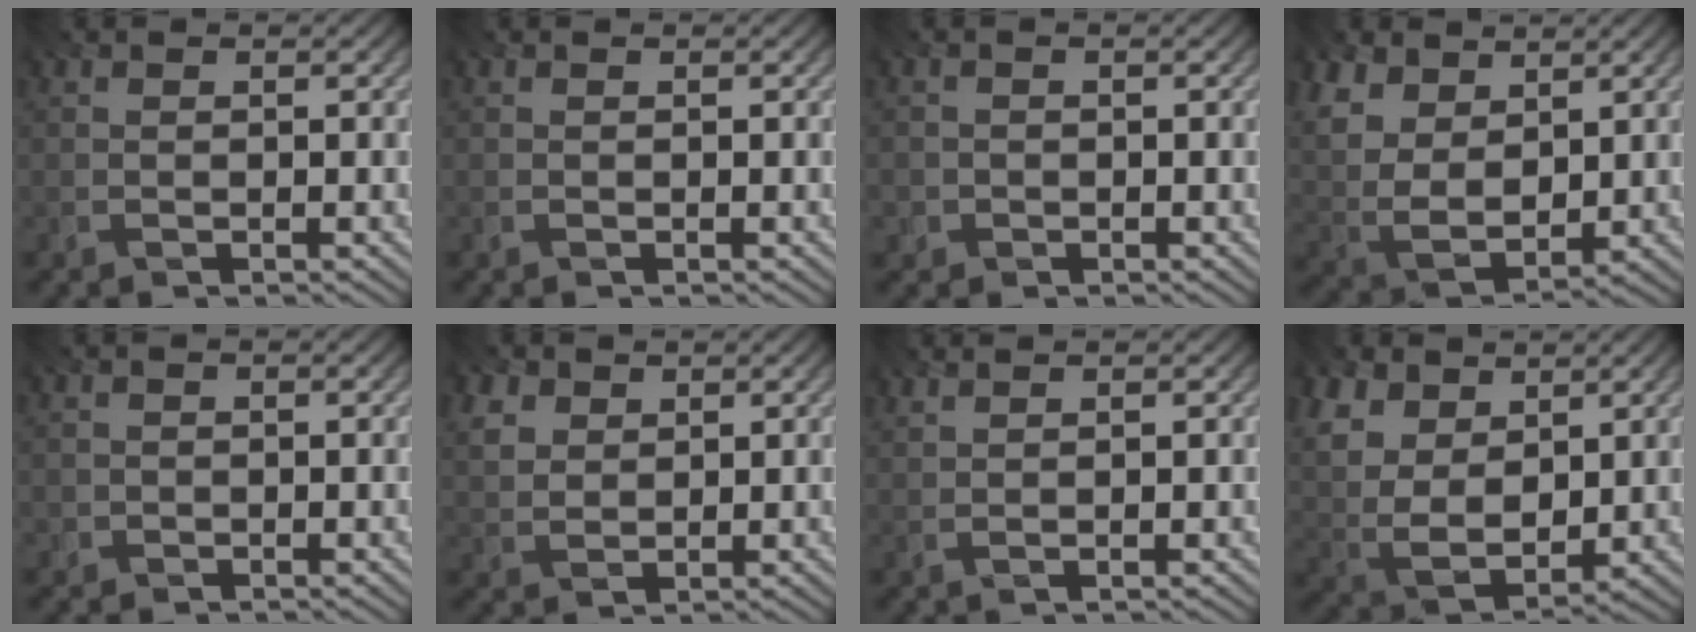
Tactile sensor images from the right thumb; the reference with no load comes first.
{"total": 0.0}
{"total": 1.2, "force": [-0.6, 0.9, -0.4], "torque": [0.007, -0.002, -0.017]}
{"total": 9.9, "force": [4.7, 6.2, 6.0], "torque": [-0.176, 0.011, 0.086]}
{"total": 0.7, "force": [-0.2, 0.6, -0.2], "torque": [0.005, 0.001, -0.006]}
{"total": 4.3, "force": [2.3, 3.0, 2.2], "torque": [-0.070, -0.002, 0.047]}
{"total": 2.2, "force": [1.7, 0.3, 1.4], "torque": [-0.012, 0.002, 0.012]}
{"total": 11.0, "force": [4.9, 7.1, 6.8], "torque": [-0.199, 0.014, 0.091]}